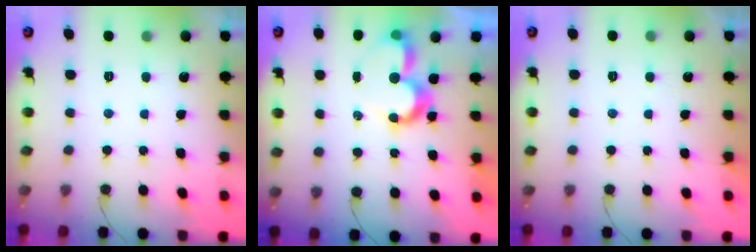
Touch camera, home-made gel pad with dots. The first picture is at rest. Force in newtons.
{"total": 8.6, "press": 8.5, "slide": 0.8}
{"total": 1.6, "press": 1.6, "slide": 0.1}